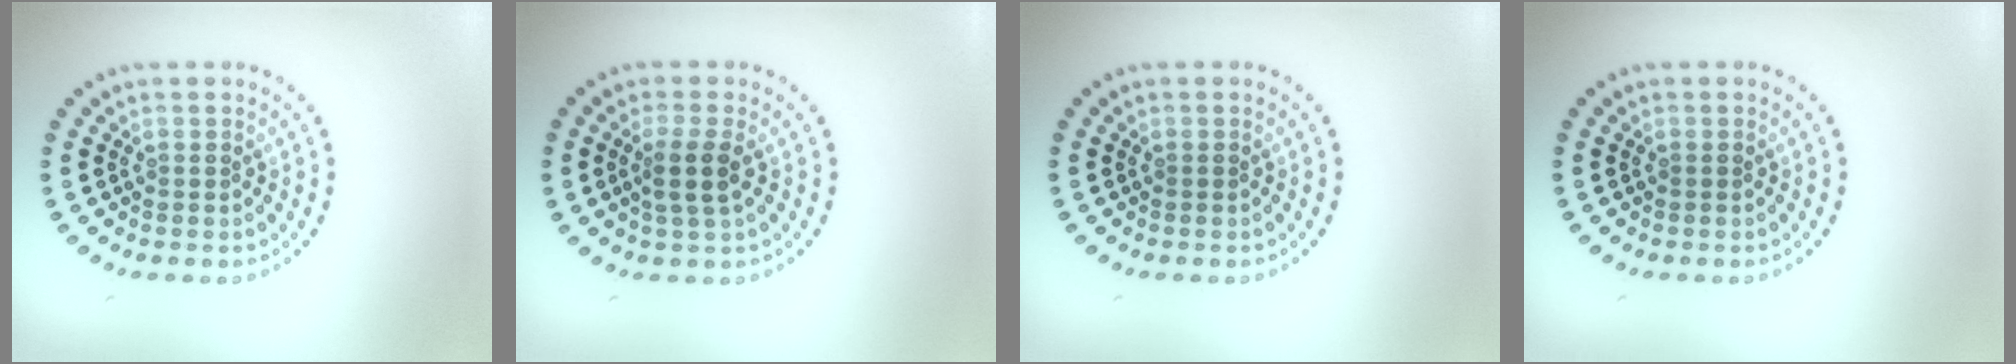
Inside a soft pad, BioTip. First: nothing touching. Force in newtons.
{"total": 2.3, "press": 1.9, "slide": 1.3}
{"total": 0.0}
{"total": 0.0}